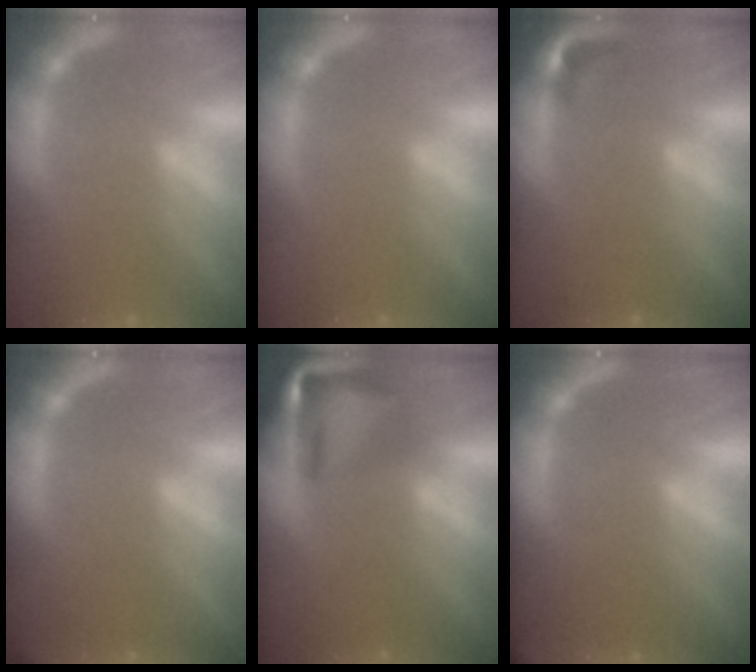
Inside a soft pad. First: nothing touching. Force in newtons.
{"total": 0.0}
{"total": 1.9}
{"total": 1.4}
{"total": 7.4}
{"total": 5.0}